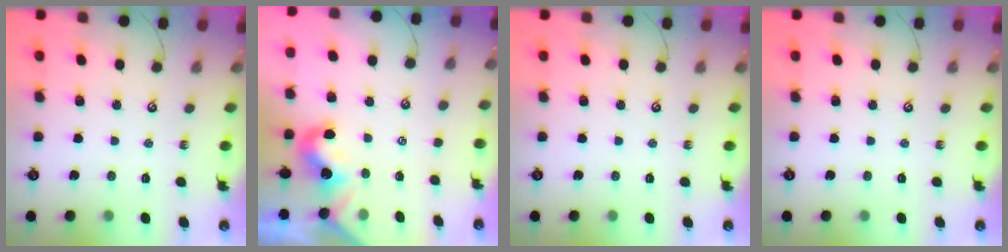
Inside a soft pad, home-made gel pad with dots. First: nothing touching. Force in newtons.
{"total": 0.7, "press": 0.5, "slide": 0.4}
{"total": 0.0}
{"total": 0.0}